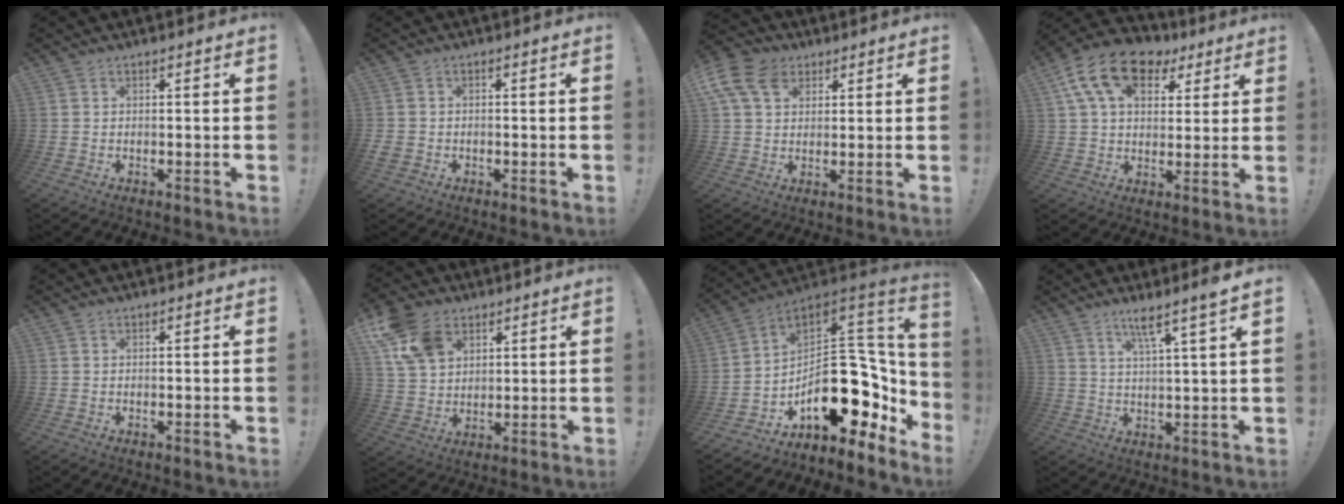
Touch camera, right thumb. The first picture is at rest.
{"total": 2.1, "force": [-0.9, 1.7, 0.9], "torque": [-0.020, 0.002, -0.017]}
{"total": 11.5, "force": [4.8, 8.4, 6.3], "torque": [-0.124, -0.013, 0.095]}
{"total": 16.5, "force": [7.3, 10.6, 10.3], "torque": [-0.169, -0.020, 0.135]}
{"total": 0.0}
{"total": 13.6, "force": [6.9, 9.5, 6.7], "torque": [-0.125, -0.023, 0.139]}
{"total": 22.3, "force": [-4.8, 12.9, 17.6], "torque": [-0.257, -0.004, -0.059]}
{"total": 6.9, "force": [4.5, -0.9, 5.1], "torque": [-0.075, -0.028, 0.066]}